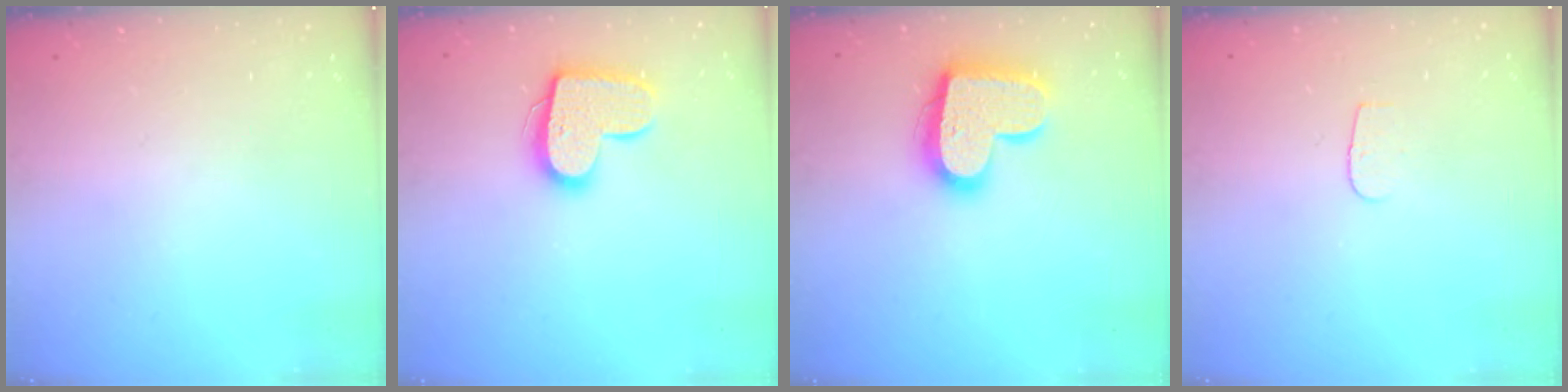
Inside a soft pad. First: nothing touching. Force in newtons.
{"total": 14.9, "press": 14.9, "slide": 1.0}
{"total": 18.0, "press": 18.0, "slide": 1.1}
{"total": 3.7, "press": 3.7, "slide": 0.4}